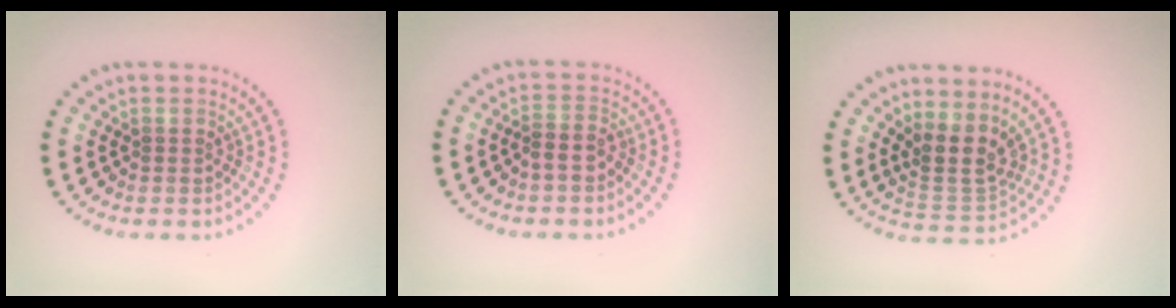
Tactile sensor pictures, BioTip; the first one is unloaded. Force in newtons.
{"total": 1.3, "press": 1.1, "slide": 0.7}
{"total": 3.3, "press": 2.5, "slide": 2.1}